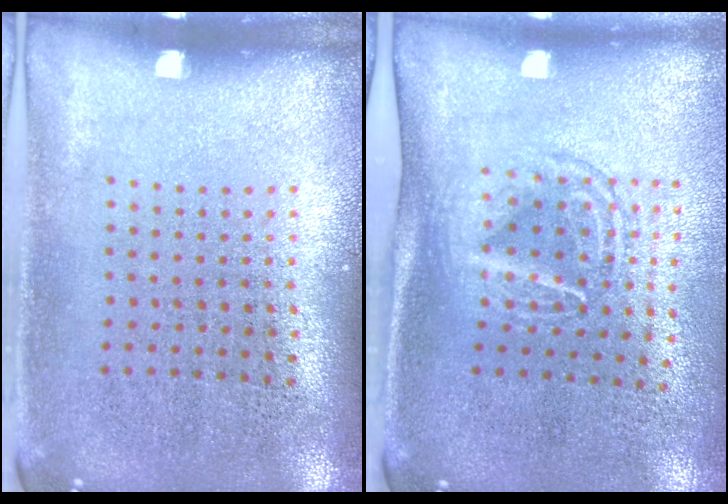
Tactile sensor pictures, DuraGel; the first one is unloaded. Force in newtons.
{"total": 1.7, "press": 1.3, "slide": 1.1}